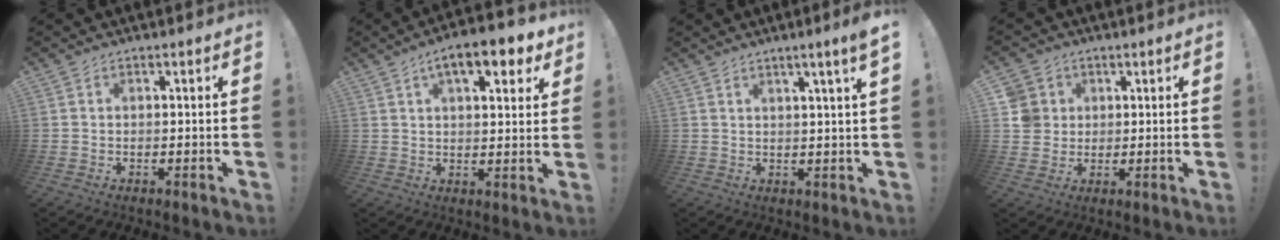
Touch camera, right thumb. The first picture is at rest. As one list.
[{"total": 10.6, "force": [5.6, 3.5, 8.3], "torque": [-0.120, -0.018, 0.089]}, {"total": 4.4, "force": [2.5, -0.8, 3.5], "torque": [-0.051, -0.013, 0.035]}, {"total": 6.5, "force": [1.7, 6.1, 1.4], "torque": [-0.024, -0.005, 0.036]}]